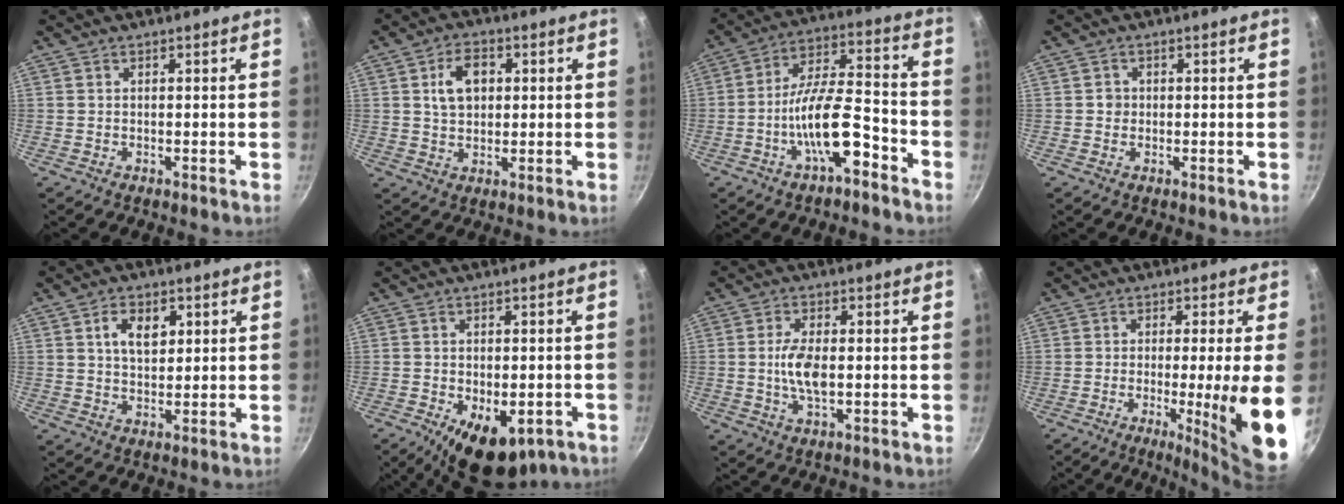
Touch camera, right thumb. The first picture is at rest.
{"total": 7.4, "force": [1.7, 5.1, 5.1], "torque": [-0.067, 0.003, 0.028]}
{"total": 13.4, "force": [-6.5, 4.5, 10.8], "torque": [-0.169, 0.054, -0.116]}
{"total": 1.6, "force": [0.0, 1.5, 0.4], "torque": [0.000, 0.003, -0.002]}
{"total": 6.5, "force": [2.2, 4.1, 4.6], "torque": [-0.060, -0.006, 0.037]}
{"total": 11.5, "force": [-5.0, 6.0, 8.5], "torque": [-0.097, 0.005, -0.057]}
{"total": 6.5, "force": [-0.3, 3.1, 5.7], "torque": [-0.115, 0.000, -0.007]}
{"total": 14.4, "force": [-2.5, 0.8, 14.1], "torque": [-0.205, -0.005, -0.028]}